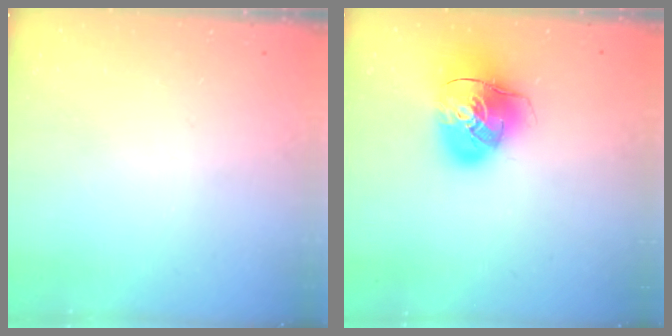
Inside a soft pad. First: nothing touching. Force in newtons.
{"total": 16.3, "press": 16.1, "slide": 2.4}